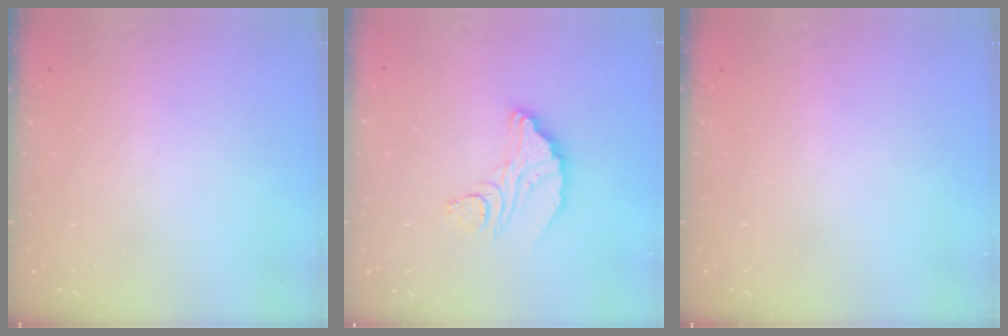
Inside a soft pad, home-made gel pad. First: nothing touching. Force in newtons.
{"total": 11.5, "press": 11.4, "slide": 0.9}
{"total": 0.0}